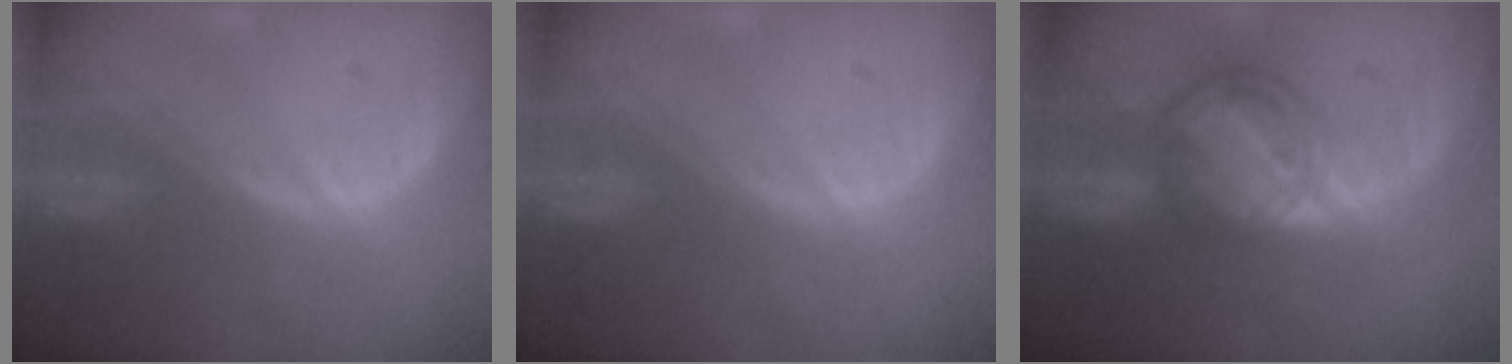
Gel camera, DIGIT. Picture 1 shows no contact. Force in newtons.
{"total": 0.0}
{"total": 8.2, "press": 7.0, "slide": 4.3}